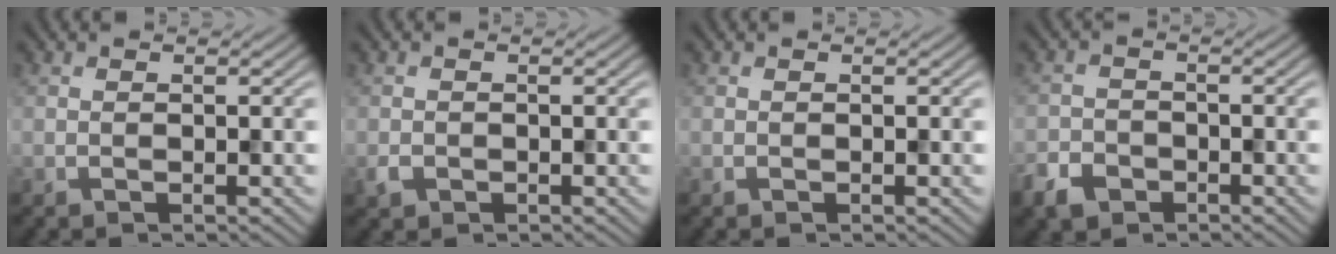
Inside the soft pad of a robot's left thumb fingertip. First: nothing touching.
{"total": 1.2, "force": [-0.6, 1.0, 0.5], "torque": [-0.010, -0.006, -0.013]}
{"total": 0.0}
{"total": 3.8, "force": [-2.5, 2.5, 1.3], "torque": [-0.033, -0.006, -0.056]}